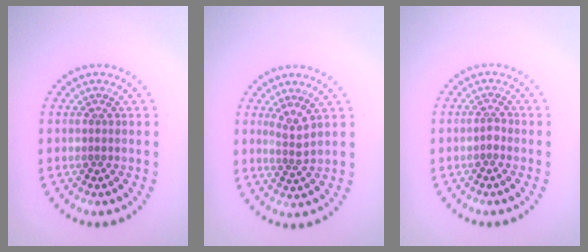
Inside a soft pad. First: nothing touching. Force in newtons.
{"total": 1.9, "press": 1.3, "slide": 1.4}
{"total": 0.8, "press": 0.5, "slide": 0.6}